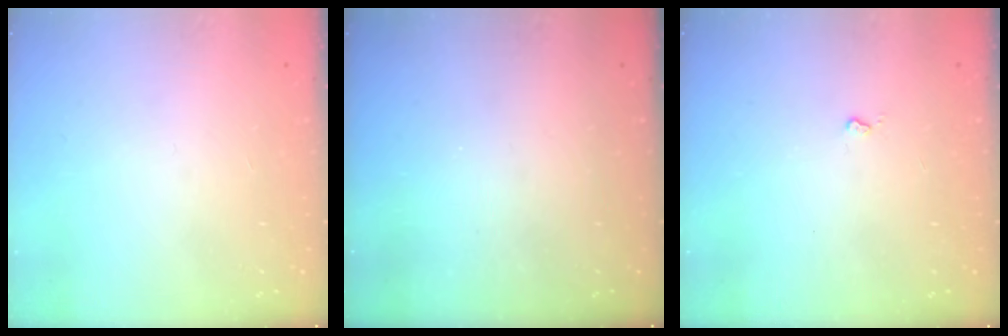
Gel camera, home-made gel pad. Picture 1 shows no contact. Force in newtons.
{"total": 0.0}
{"total": 2.7, "press": 2.6, "slide": 0.4}